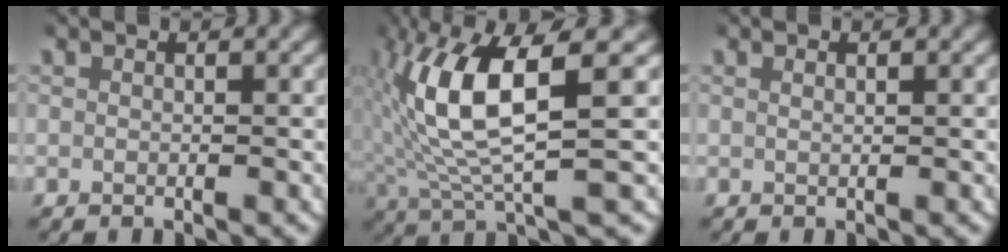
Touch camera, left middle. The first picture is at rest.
{"total": 8.9, "force": [0.9, 2.7, 8.4], "torque": [-0.157, 0.007, 0.017]}
{"total": 0.5, "force": [0.3, -0.1, 0.4], "torque": [-0.006, 0.001, 0.006]}